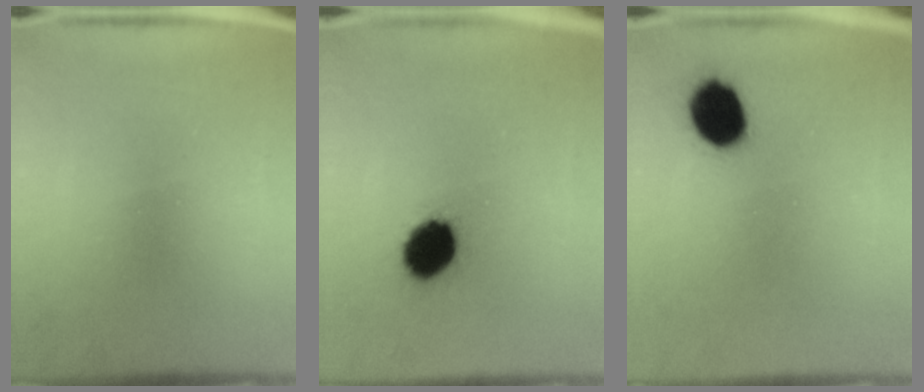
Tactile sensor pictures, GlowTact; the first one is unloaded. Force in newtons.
{"total": 10.2}
{"total": 9.9}